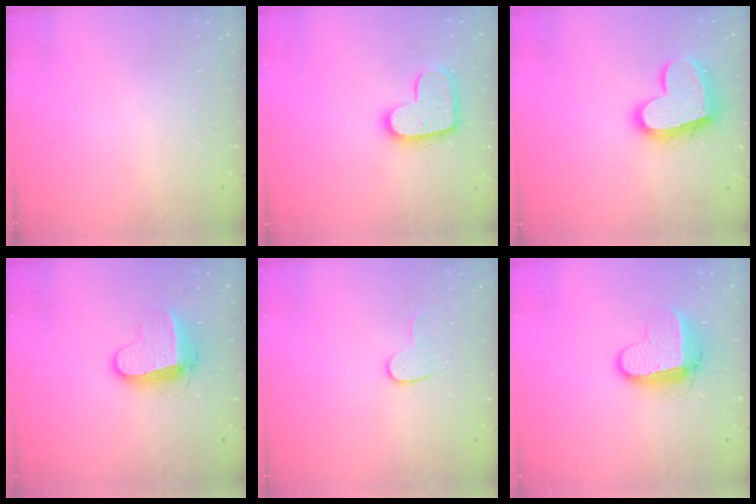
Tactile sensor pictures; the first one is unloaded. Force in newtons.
{"total": 13.5, "press": 13.5, "slide": 0.6}
{"total": 16.6, "press": 16.5, "slide": 1.4}
{"total": 10.0, "press": 10.0, "slide": 0.2}
{"total": 4.1, "press": 4.1, "slide": 0.4}
{"total": 10.2, "press": 10.1, "slide": 0.8}